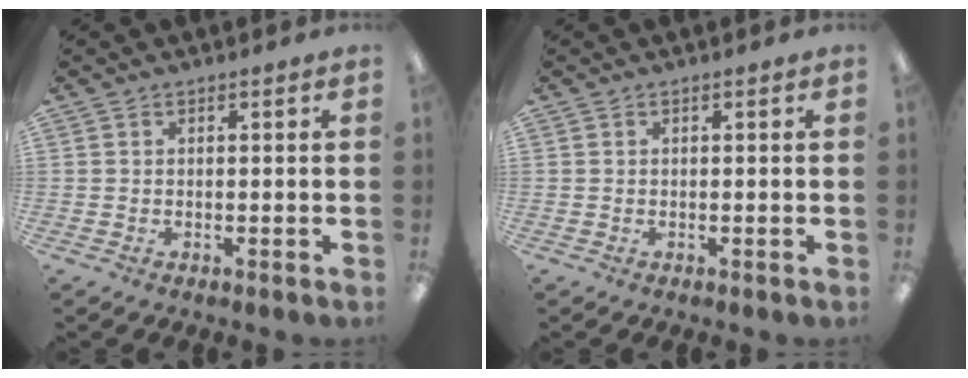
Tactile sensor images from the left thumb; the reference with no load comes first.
{"total": 0.0}